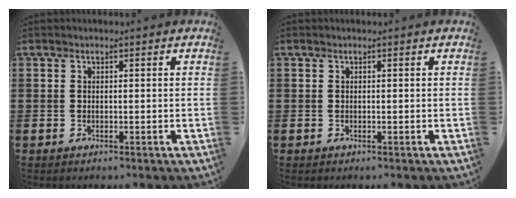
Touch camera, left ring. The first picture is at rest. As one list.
[{"total": 0.0}]